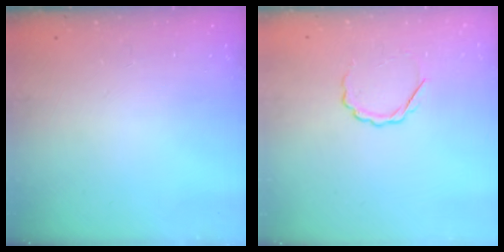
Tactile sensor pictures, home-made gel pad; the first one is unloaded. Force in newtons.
{"total": 4.2, "press": 4.1, "slide": 0.8}